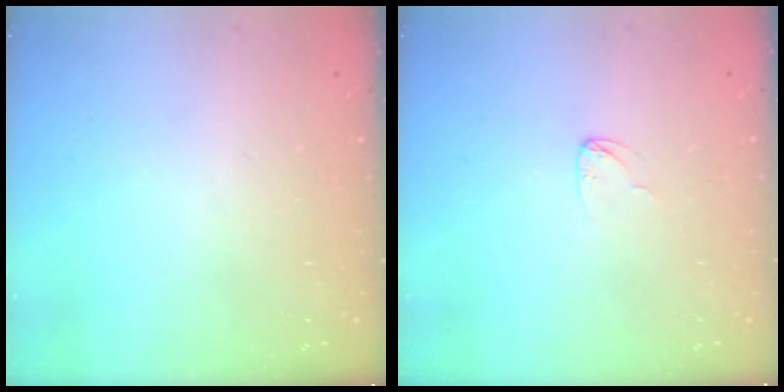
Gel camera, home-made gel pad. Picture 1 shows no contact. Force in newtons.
{"total": 2.6, "press": 2.6, "slide": 0.1}